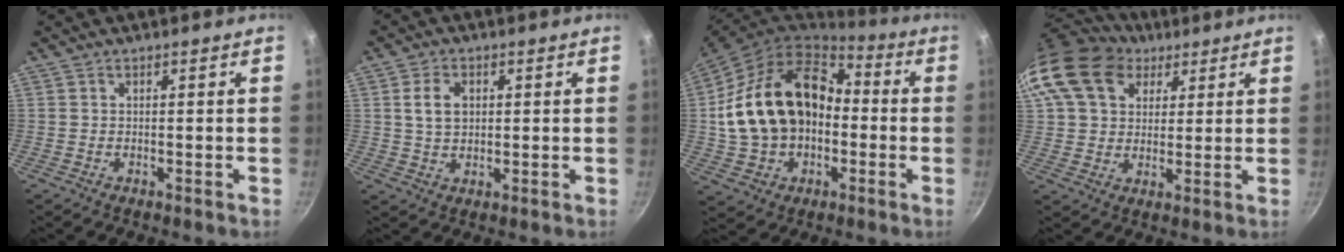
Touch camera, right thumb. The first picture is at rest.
{"total": 5.6, "force": [1.3, 3.9, 3.8], "torque": [-0.059, 0.000, 0.025]}
{"total": 22.2, "force": [-0.6, 16.1, 15.3], "torque": [-0.259, 0.055, -0.003]}
{"total": 18.6, "force": [8.6, 13.7, 9.3], "torque": [-0.184, 0.016, 0.150]}